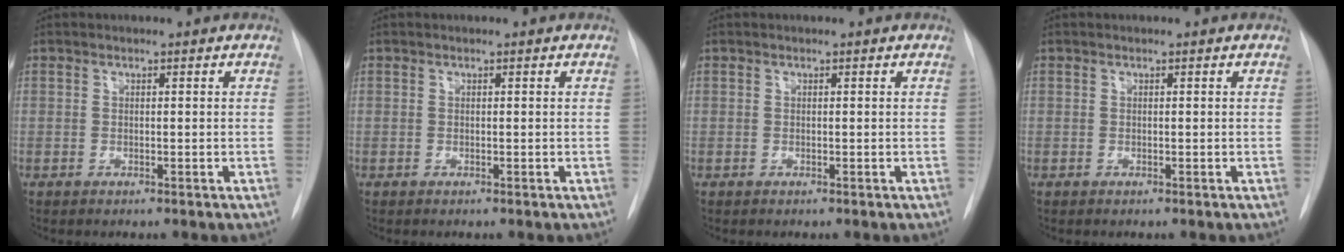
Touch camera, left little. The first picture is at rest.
{"total": 0.0}
{"total": 0.0}
{"total": 0.0}